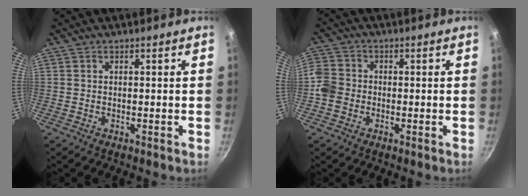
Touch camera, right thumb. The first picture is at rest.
{"total": 5.2, "force": [-1.5, 4.5, 2.1], "torque": [-0.034, 0.017, -0.043]}